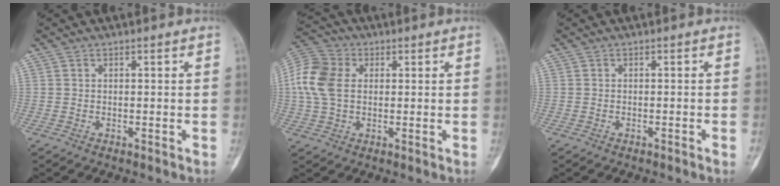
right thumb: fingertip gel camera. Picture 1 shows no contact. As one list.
[{"total": 11.6, "force": [1.6, 8.2, 7.9], "torque": [-0.164, 0.015, 0.026]}, {"total": 1.1, "force": [-0.6, -0.1, 0.9], "torque": [-0.019, 0.007, -0.004]}]